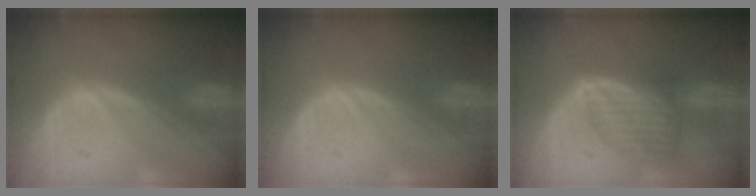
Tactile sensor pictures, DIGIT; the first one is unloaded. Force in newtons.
{"total": 0.0}
{"total": 7.3, "press": 6.6, "slide": 3.2}